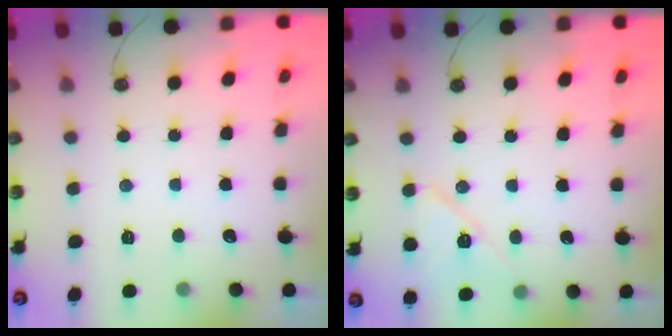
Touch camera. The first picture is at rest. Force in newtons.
{"total": 8.6, "press": 7.3, "slide": 4.6}